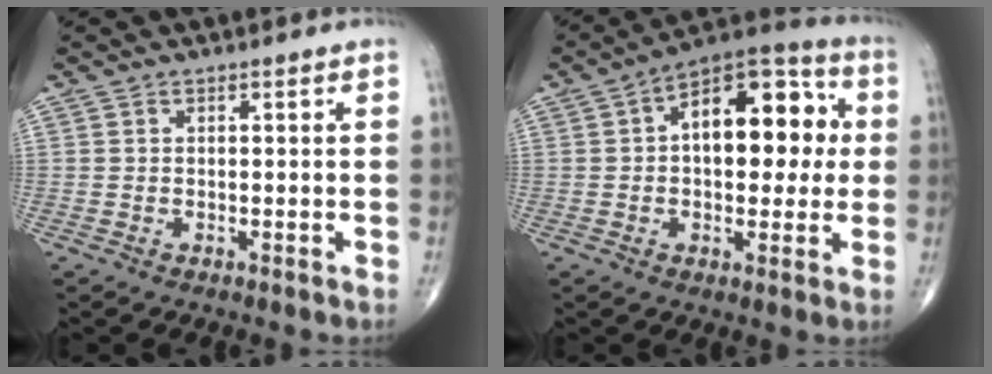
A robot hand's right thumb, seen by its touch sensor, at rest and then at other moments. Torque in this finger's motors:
{"motor_torque": [0.00, 1.05, 0.93, 0.56, 0.11]}